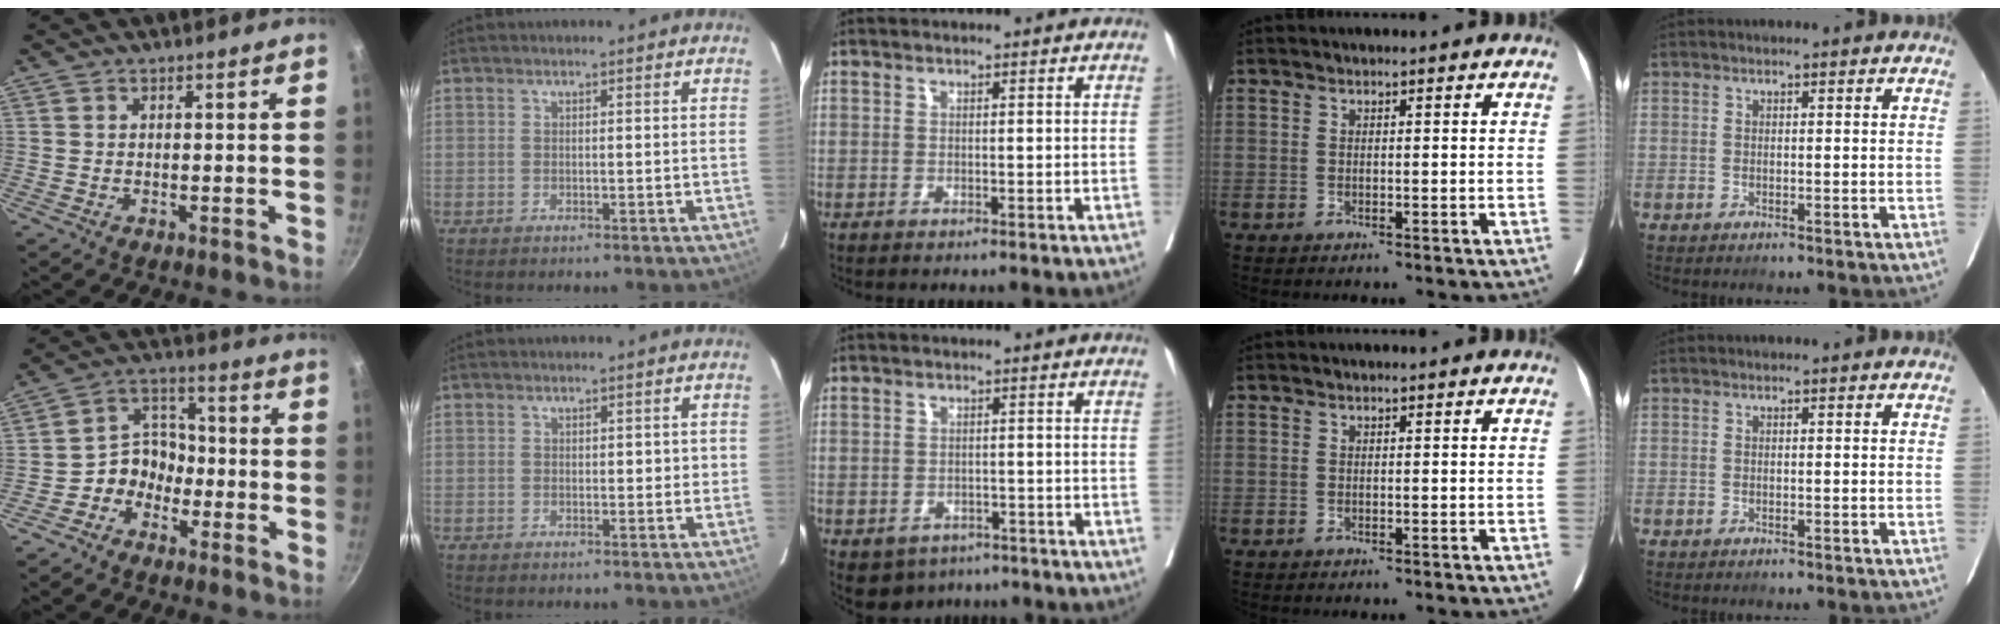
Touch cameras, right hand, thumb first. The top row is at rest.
{"thumb": {"total": 7.9, "force": [-3.3, 6.4, 3.1], "torque": [-0.022, 0.051, -0.074]}, "index": {"total": 1.7, "force": [0.3, 1.1, 1.3], "torque": [-0.013, 0.007, 0.004]}, "middle": {"total": 6.1, "force": [-3.8, 4.5, 1.5], "torque": [-0.027, 0.003, -0.049]}}